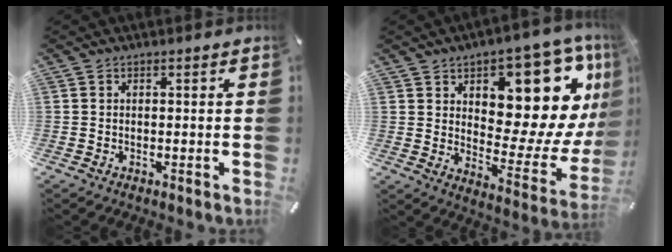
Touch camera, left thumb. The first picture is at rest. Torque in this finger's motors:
{"motor_torque": [2.47, 2.54, 1.44, -1.33, 0.51]}